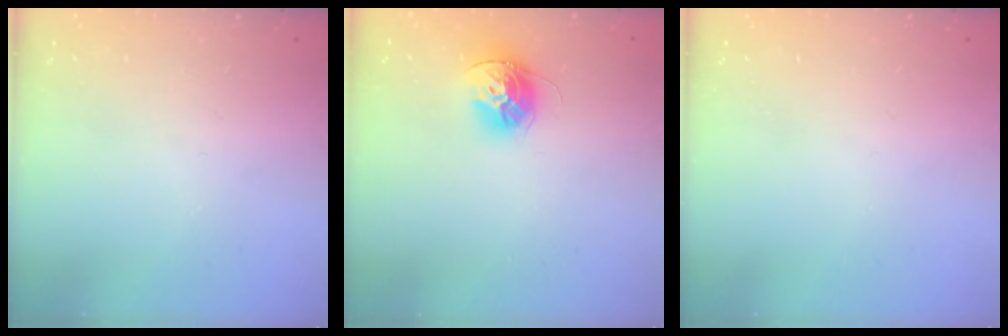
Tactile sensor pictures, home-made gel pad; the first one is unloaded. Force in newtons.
{"total": 12.1, "press": 12.1, "slide": 0.5}
{"total": 0.0}